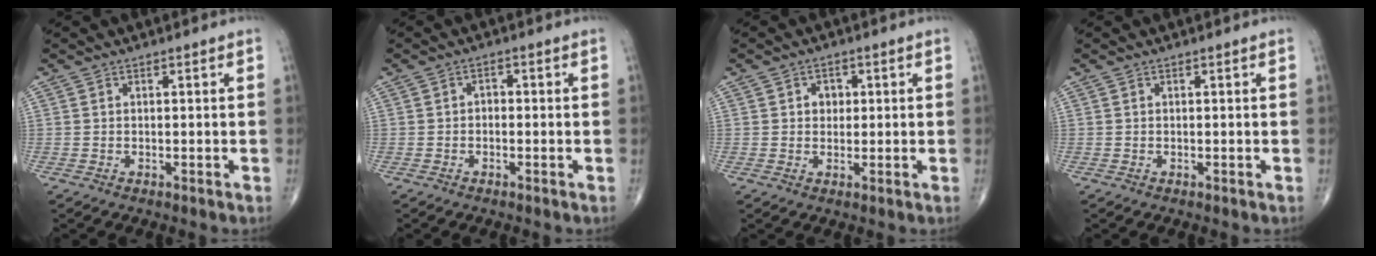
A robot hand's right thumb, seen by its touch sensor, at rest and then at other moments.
{"total": 1.4, "force": [-0.3, 1.0, 0.9], "torque": [-0.007, 0.006, -0.011]}
{"total": 2.8, "force": [0.6, 2.3, 1.4], "torque": [-0.003, 0.001, 0.006]}
{"total": 0.0}